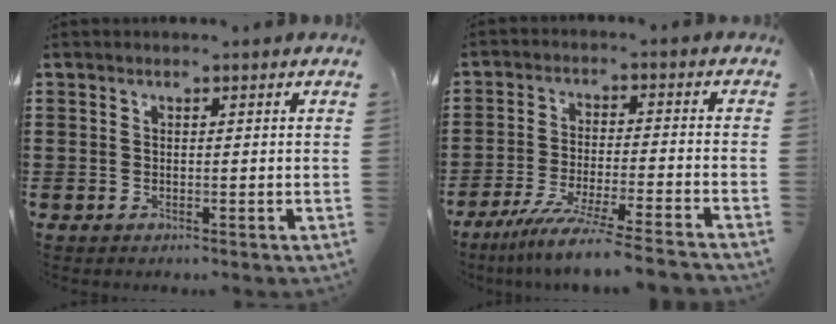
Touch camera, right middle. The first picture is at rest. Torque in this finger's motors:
{"motor_torque": [1.73, -0.41, 0.41, 0.08]}